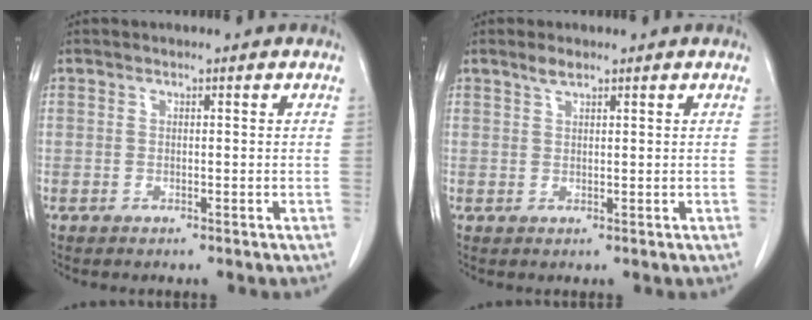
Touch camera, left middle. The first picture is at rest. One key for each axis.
{"total": 1.6, "fx": 1.2, "fy": 0.3, "fz": 0.9, "tx": -0.022, "ty": 0.001, "tz": 0.026}